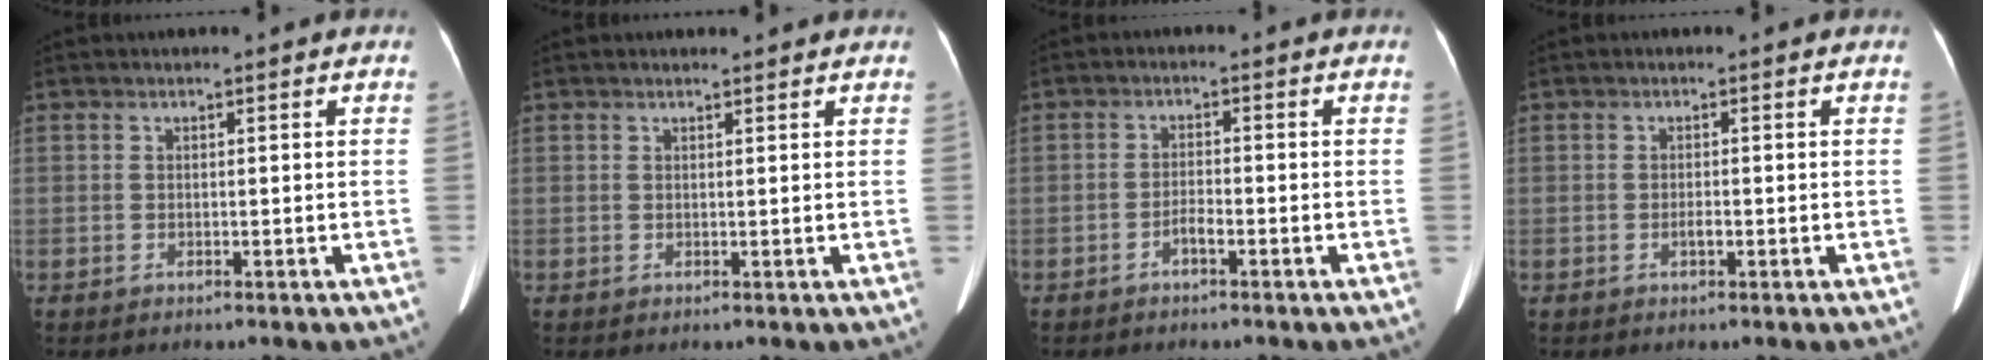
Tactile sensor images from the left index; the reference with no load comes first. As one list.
[{"total": 1.7, "force": [1.6, 0.4, 0.4], "torque": [-0.008, 0.013, 0.021]}, {"total": 0.8, "force": [-0.6, 0.2, 0.6], "torque": [-0.009, 0.002, -0.011]}, {"total": 0.9, "force": [-0.4, 0.3, 0.8], "torque": [-0.015, 0.001, -0.008]}]